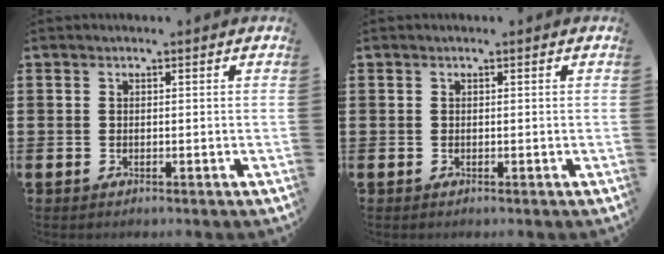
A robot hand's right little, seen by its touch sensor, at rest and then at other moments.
{"total": 0.0}